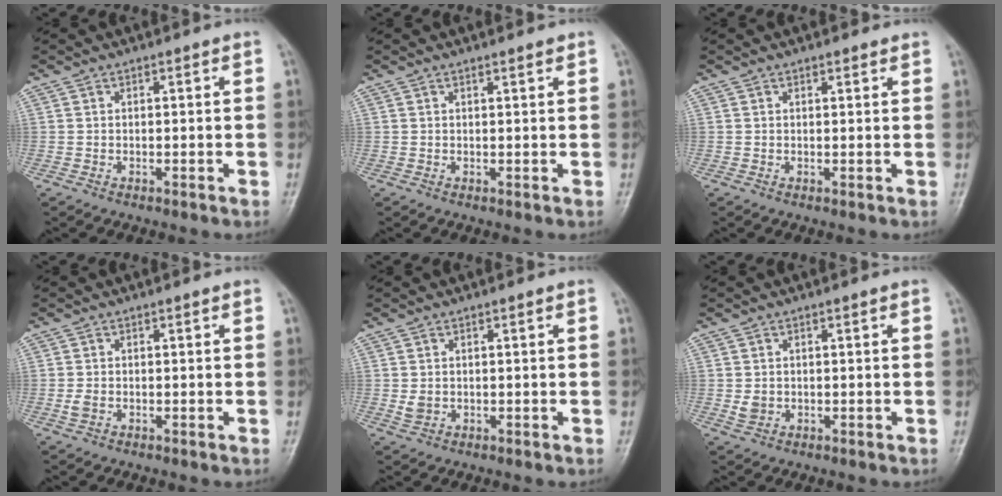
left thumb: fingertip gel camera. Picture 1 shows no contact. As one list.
[{"total": 0.9, "force": [0.7, 0.1, 0.5], "torque": [-0.008, -0.005, 0.011]}, {"total": 1.0, "force": [0.8, 0.4, 0.4], "torque": [-0.003, -0.004, 0.009]}, {"total": 1.6, "force": [-0.2, 1.0, 1.2], "torque": [-0.026, 0.001, -0.004]}, {"total": 1.9, "force": [0.1, 1.4, 1.2], "torque": [-0.018, 0.000, 0.009]}, {"total": 1.9, "force": [0.0, 1.6, 1.1], "torque": [-0.015, 0.000, 0.005]}]